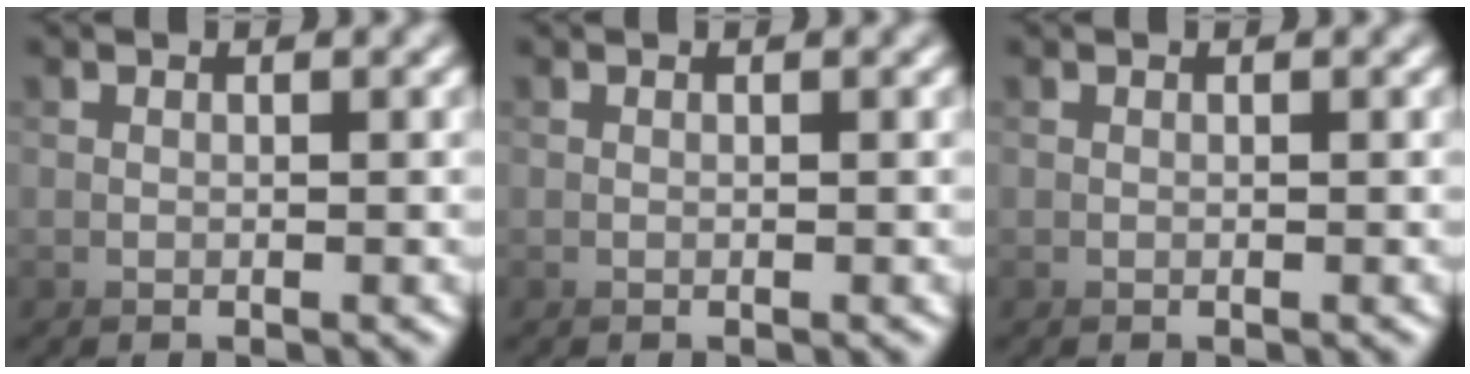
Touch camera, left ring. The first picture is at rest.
{"total": 0.0}
{"total": 0.0}